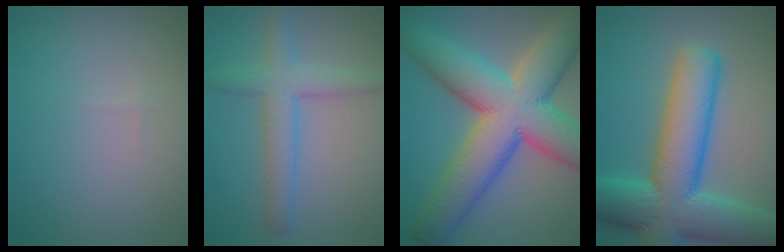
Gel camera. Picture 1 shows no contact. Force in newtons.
{"total": 4.0, "press": 4.0, "slide": 0.1}
{"total": 14.3, "press": 14.3, "slide": 0.7}
{"total": 12.3, "press": 12.3, "slide": 0.6}